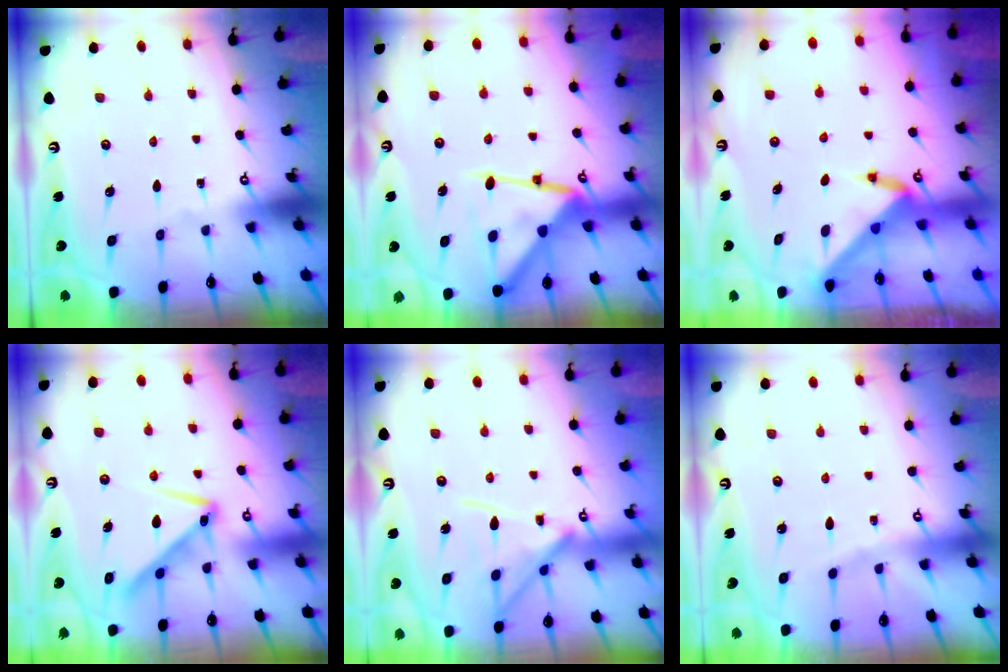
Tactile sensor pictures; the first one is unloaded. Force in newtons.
{"total": 12.3, "press": 12.2, "slide": 1.0}
{"total": 3.3, "press": 3.3, "slide": 0.2}
{"total": 10.3, "press": 10.3, "slide": 0.4}
{"total": 13.8, "press": 13.7, "slide": 1.1}
{"total": 3.3, "press": 3.3, "slide": 0.6}